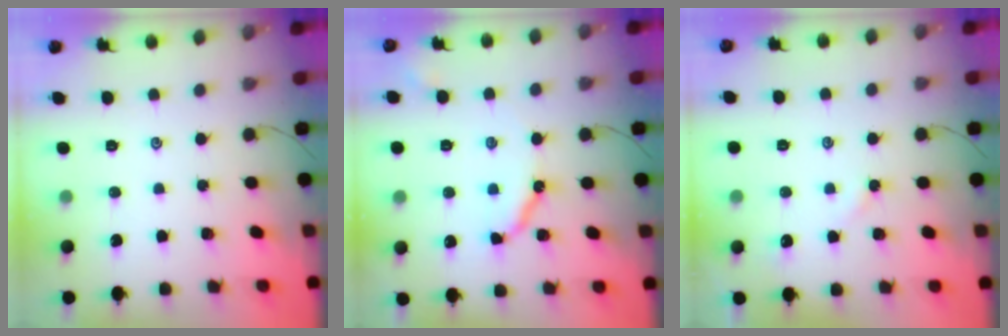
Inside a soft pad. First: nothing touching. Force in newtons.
{"total": 9.2, "press": 9.2, "slide": 0.8}
{"total": 4.0, "press": 4.0, "slide": 0.4}